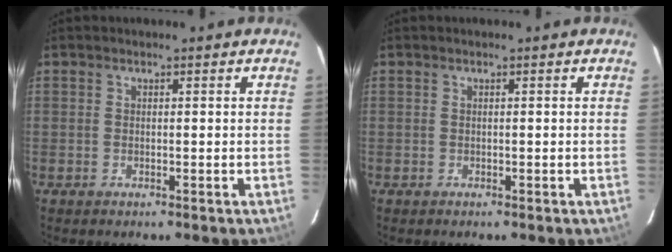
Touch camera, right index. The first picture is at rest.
{"total": 0.0}